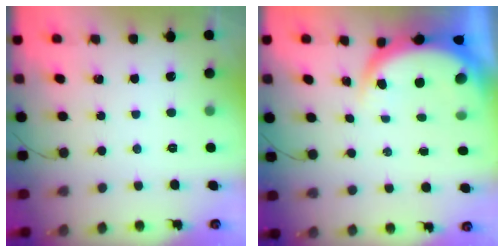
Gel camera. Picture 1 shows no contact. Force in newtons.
{"total": 5.7, "press": 5.6, "slide": 0.8}